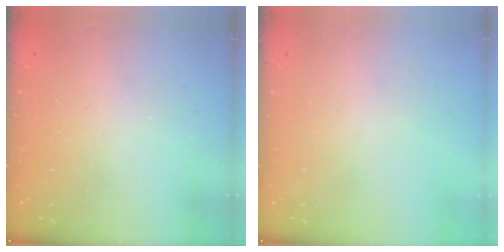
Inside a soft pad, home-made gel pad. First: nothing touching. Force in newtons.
{"total": 0.0}